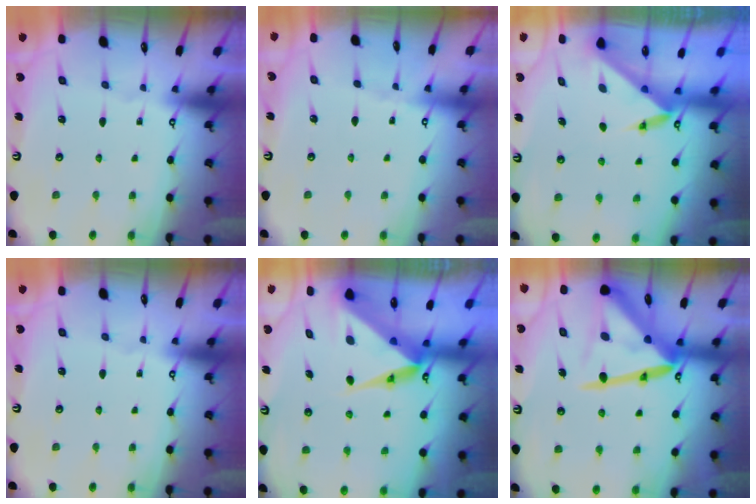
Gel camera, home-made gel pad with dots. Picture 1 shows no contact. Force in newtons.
{"total": 0.7, "press": 0.6, "slide": 0.3}
{"total": 3.4, "press": 3.4, "slide": 0.3}
{"total": 0.0}
{"total": 8.7, "press": 8.6, "slide": 0.5}
{"total": 17.2, "press": 17.1, "slide": 1.6}